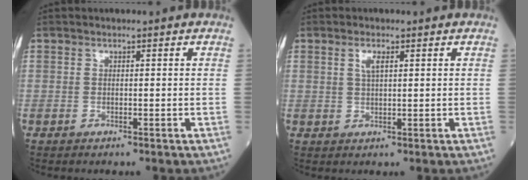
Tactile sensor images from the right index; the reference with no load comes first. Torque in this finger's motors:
{"motor_torque": [0.01, 0.00, 0.00, 0.03]}